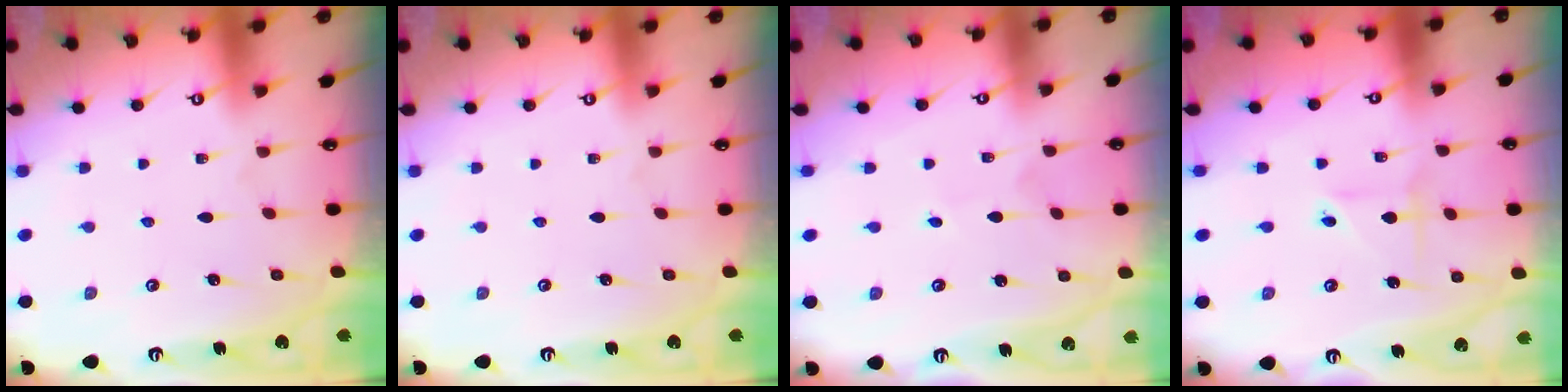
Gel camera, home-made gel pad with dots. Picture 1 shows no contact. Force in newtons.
{"total": 0.0}
{"total": 1.6, "press": 1.6, "slide": 0.1}
{"total": 2.3, "press": 2.1, "slide": 0.9}